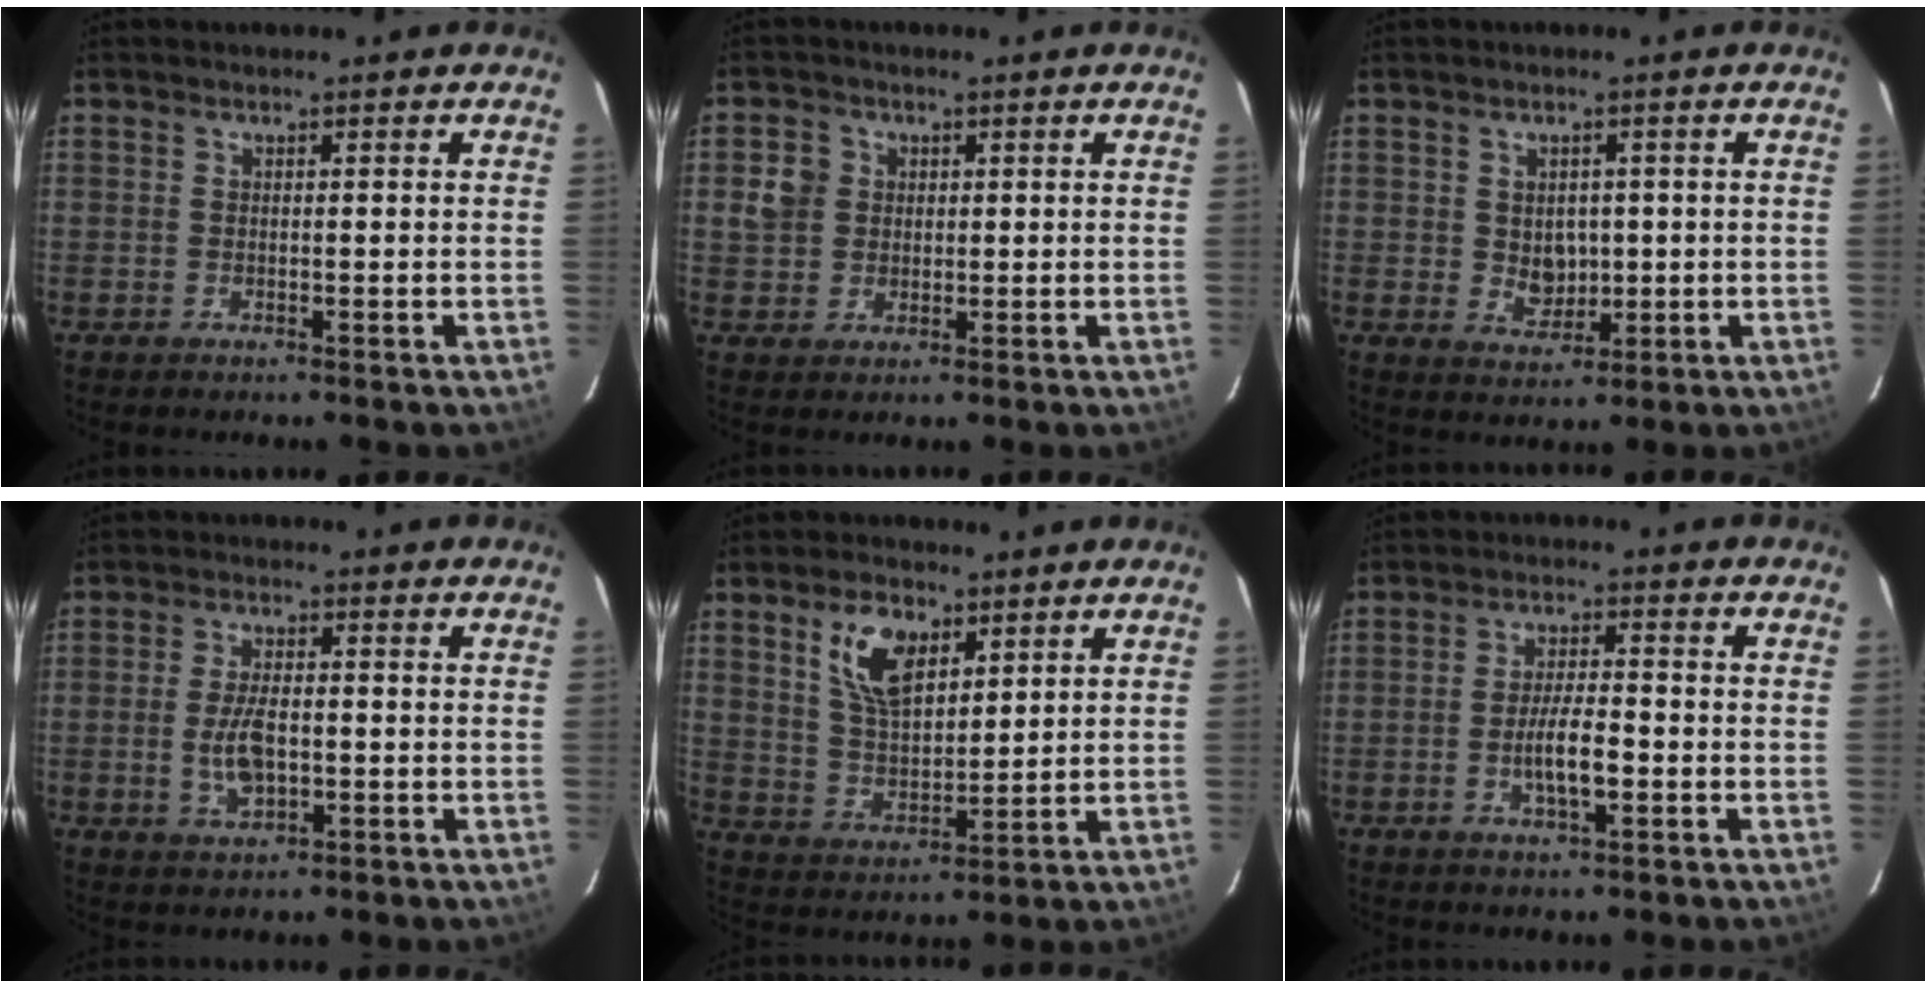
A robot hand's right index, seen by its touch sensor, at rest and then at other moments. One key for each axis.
{"total": 4.5, "fx": 0.7, "fy": 4.2, "fz": 1.3, "tx": -0.016, "ty": 0.019, "tz": 0.015}
{"total": 4.5, "fx": 0.2, "fy": 3.8, "fz": 2.4, "tx": -0.039, "ty": -0.001, "tz": 0.012}
{"total": 6.3, "fx": -1.1, "fy": 3.1, "fz": 5.4, "tx": -0.109, "ty": -0.005, "tz": -0.015}
{"total": 9.7, "fx": 4.9, "fy": 5.1, "fz": 6.7, "tx": -0.125, "ty": 0.011, "tz": 0.101}
{"total": 5.9, "fx": -1.9, "fy": 1.4, "fz": 5.4, "tx": -0.102, "ty": -0.002, "tz": -0.030}